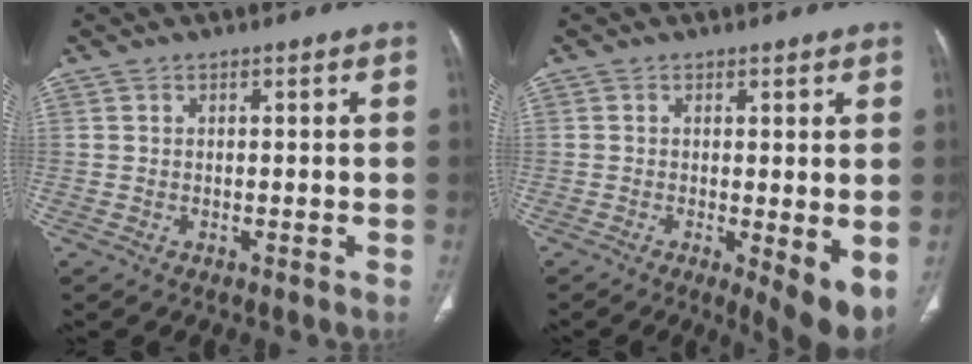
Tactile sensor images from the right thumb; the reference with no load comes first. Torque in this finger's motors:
{"motor_torque": [-0.29, 0.58, 0.05, -0.05, 0.04]}